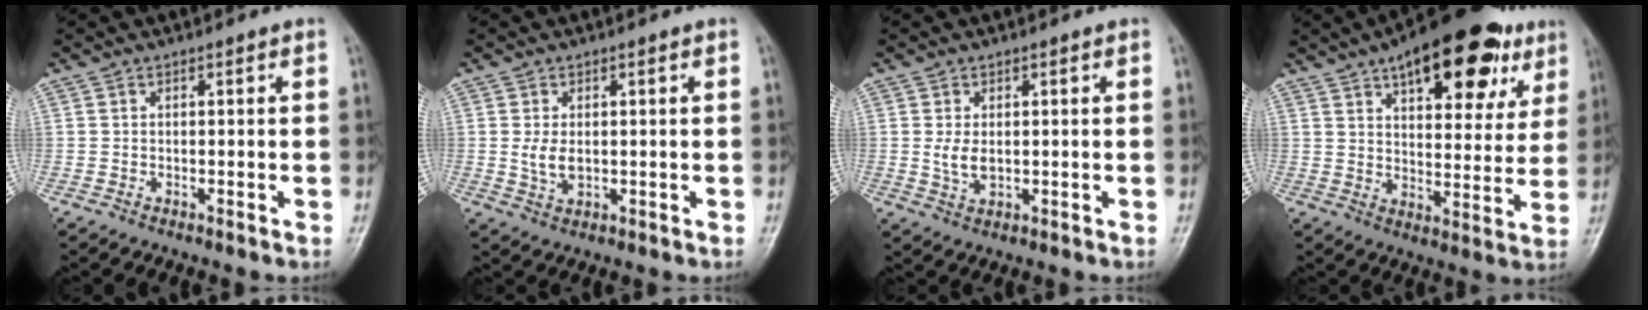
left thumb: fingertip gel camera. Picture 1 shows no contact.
{"total": 3.5, "force": [0.2, 2.1, 2.8], "torque": [-0.054, -0.007, 0.009]}
{"total": 3.4, "force": [0.3, 2.1, 2.7], "torque": [-0.051, -0.008, 0.011]}
{"total": 22.3, "force": [12.1, 10.0, 15.9], "torque": [-0.188, -0.017, 0.175]}